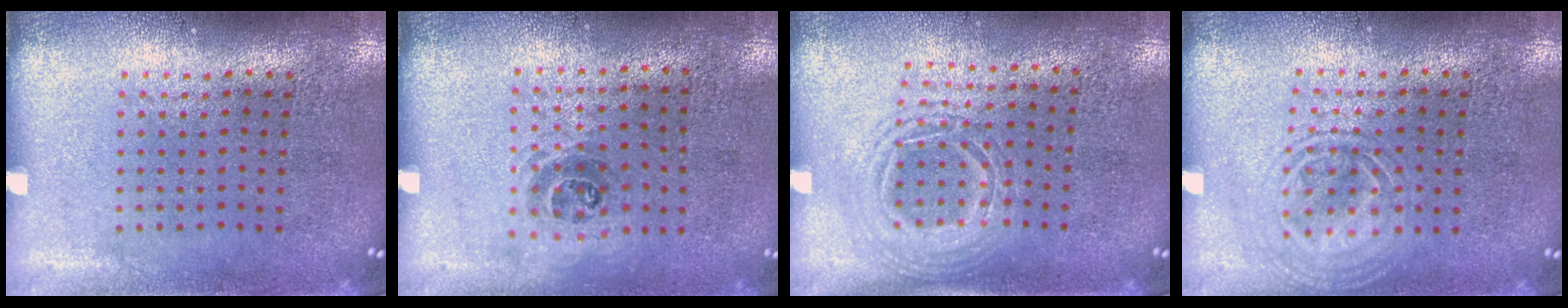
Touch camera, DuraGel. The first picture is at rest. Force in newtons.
{"total": 1.0, "press": 0.7, "slide": 0.7}
{"total": 1.5, "press": 1.3, "slide": 0.7}
{"total": 1.3, "press": 1.3, "slide": 0.2}